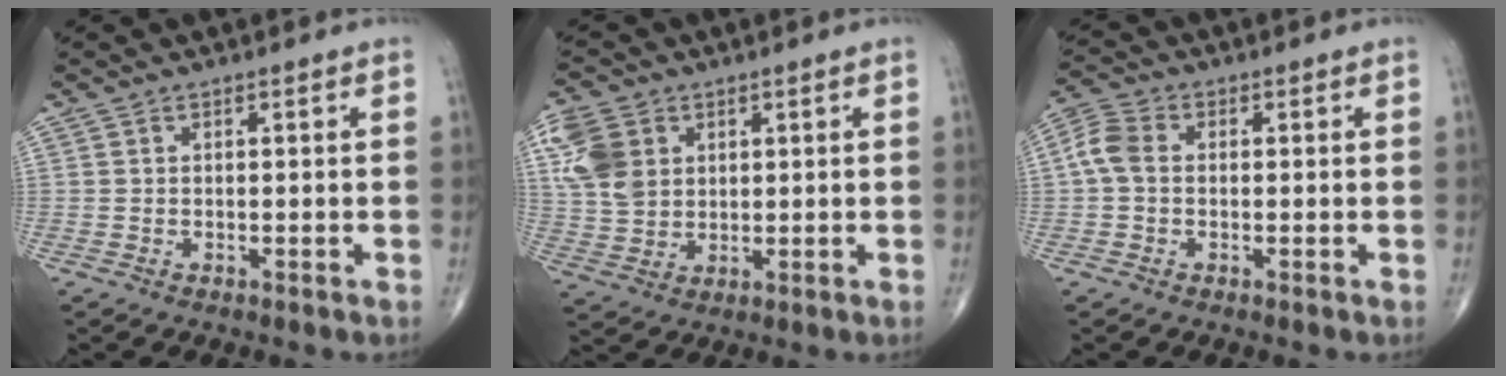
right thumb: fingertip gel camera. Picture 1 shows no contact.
{"total": 9.7, "force": [3.2, 7.4, 5.4], "torque": [-0.103, -0.007, 0.067]}
{"total": 5.0, "force": [0.0, 3.6, 3.5], "torque": [-0.079, 0.016, -0.009]}